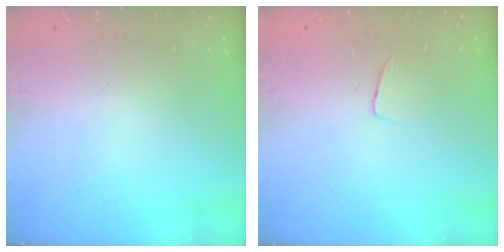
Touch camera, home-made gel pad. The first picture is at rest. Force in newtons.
{"total": 2.9, "press": 2.9, "slide": 0.1}